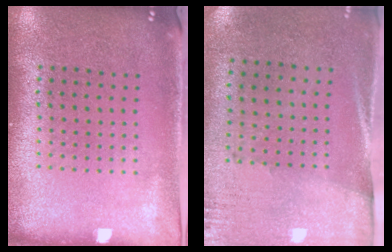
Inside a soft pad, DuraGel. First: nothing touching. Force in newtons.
{"total": 2.7, "press": 2.4, "slide": 1.3}